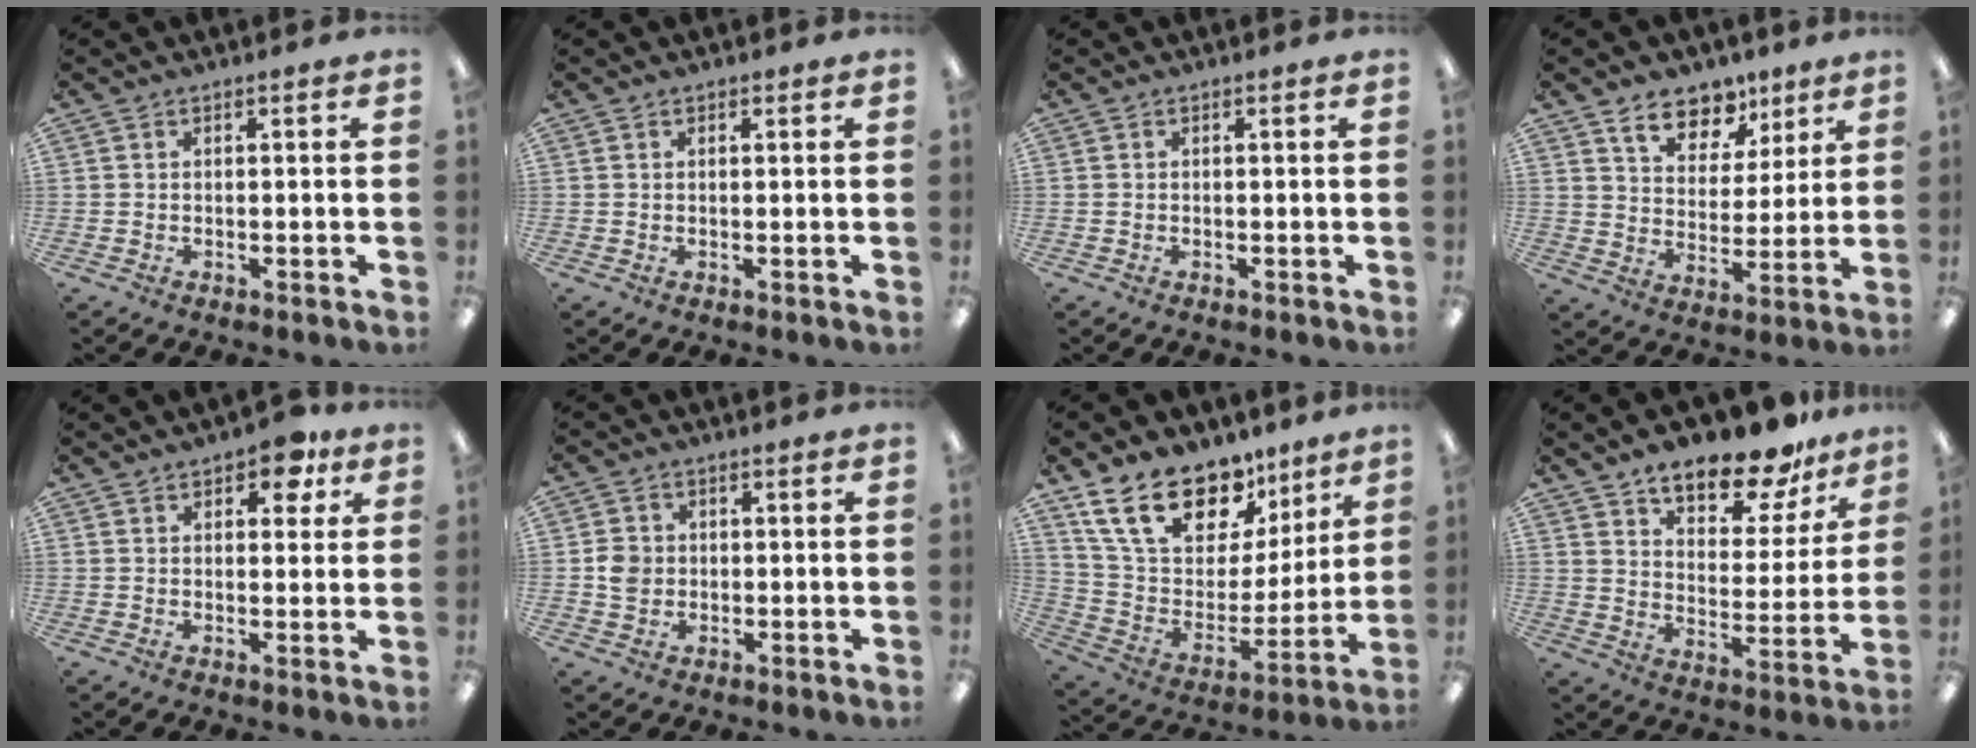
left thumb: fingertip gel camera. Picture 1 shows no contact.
{"total": 0.5, "force": [0.4, 0.3, 0.1], "torque": [0.005, -0.001, 0.005]}
{"total": 0.0}
{"total": 11.1, "force": [8.1, 6.5, 3.9], "torque": [-0.063, -0.043, 0.151]}
{"total": 6.2, "force": [3.6, 3.3, 3.7], "torque": [-0.041, -0.007, 0.059]}
{"total": 4.2, "force": [-0.2, 3.8, 1.6], "torque": [-0.015, 0.002, -0.006]}
{"total": 20.8, "force": [14.1, 11.5, 10.1], "torque": [-0.182, -0.080, 0.258]}
{"total": 14.9, "force": [12.9, 5.1, 5.4], "torque": [-0.084, -0.095, 0.226]}